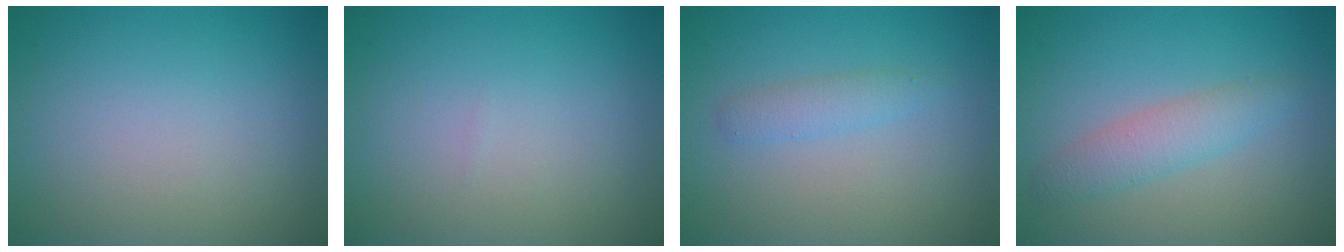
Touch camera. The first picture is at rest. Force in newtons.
{"total": 0.0}
{"total": 1.4, "press": 1.4, "slide": 0.1}
{"total": 2.6, "press": 2.6, "slide": 0.1}